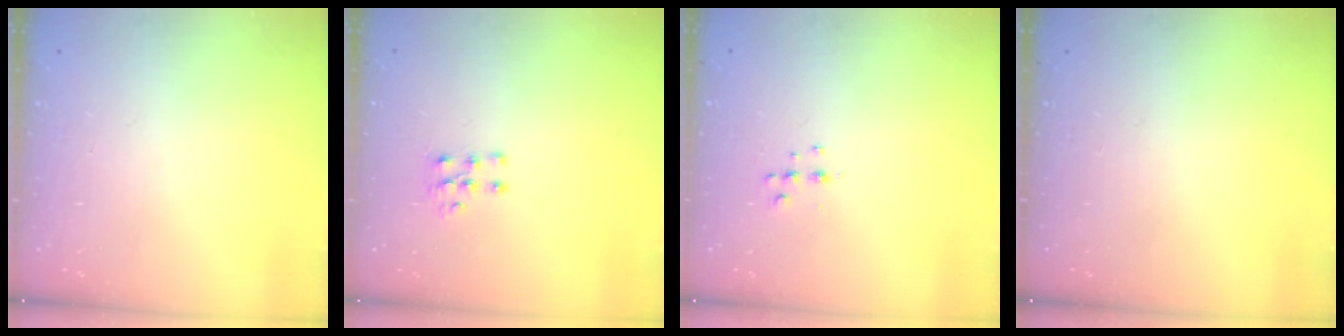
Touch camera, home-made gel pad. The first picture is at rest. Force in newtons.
{"total": 5.5, "press": 5.4, "slide": 1.1}
{"total": 5.1, "press": 5.0, "slide": 0.8}
{"total": 0.0}